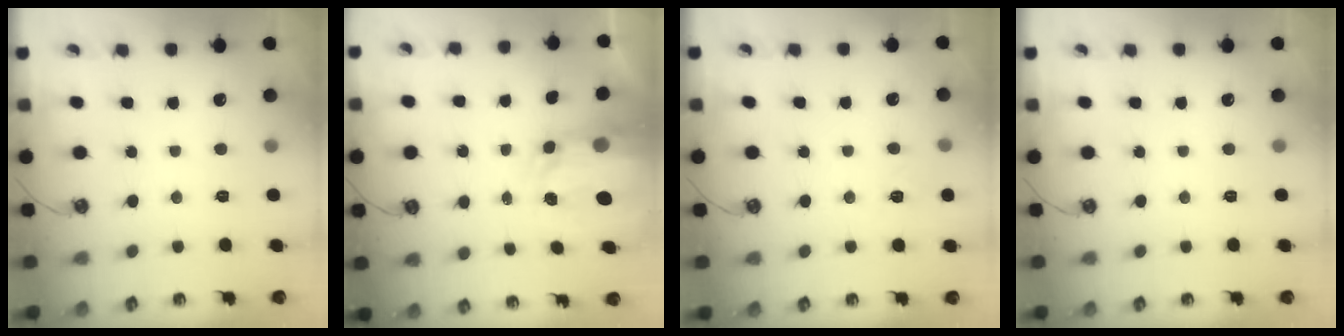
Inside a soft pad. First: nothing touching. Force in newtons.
{"total": 5.4, "press": 5.4, "slide": 0.4}
{"total": 5.6, "press": 5.6, "slide": 0.6}
{"total": 0.0}